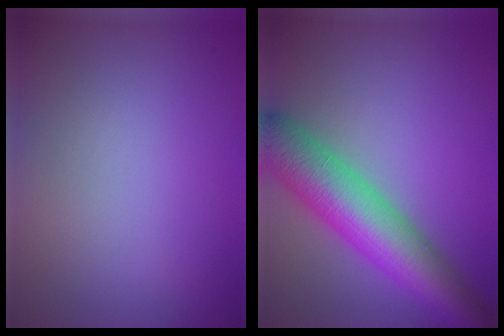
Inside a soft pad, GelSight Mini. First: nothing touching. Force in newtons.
{"total": 9.3, "press": 9.3, "slide": 0.4}